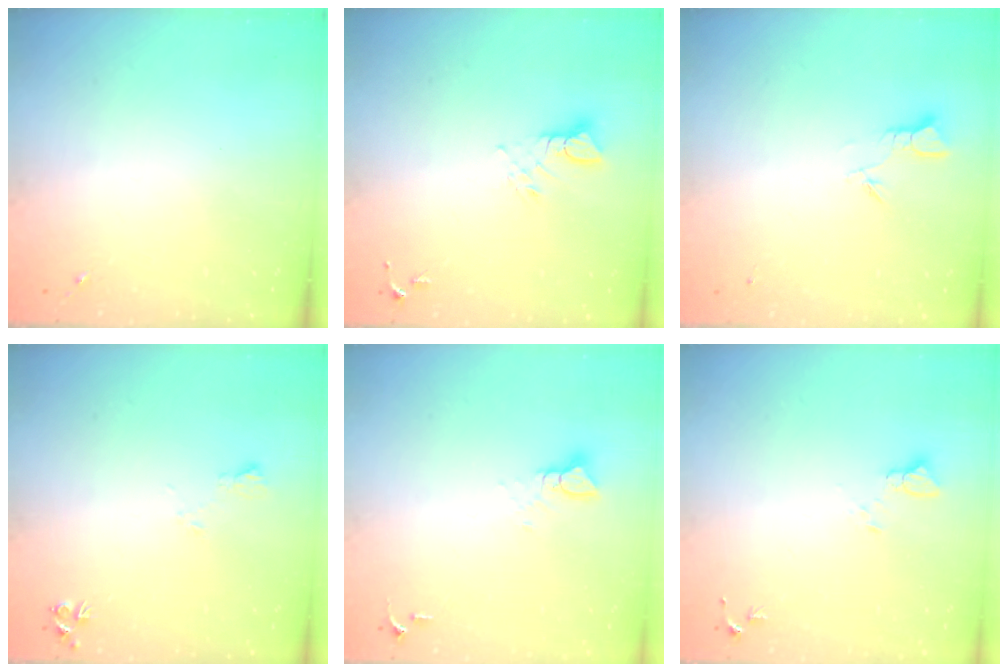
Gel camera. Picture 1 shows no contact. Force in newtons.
{"total": 3.8, "press": 3.8, "slide": 0.3}
{"total": 2.7, "press": 2.7, "slide": 0.3}
{"total": 5.2, "press": 5.1, "slide": 1.0}
{"total": 3.9, "press": 3.9, "slide": 0.4}
{"total": 3.9, "press": 3.9, "slide": 0.4}